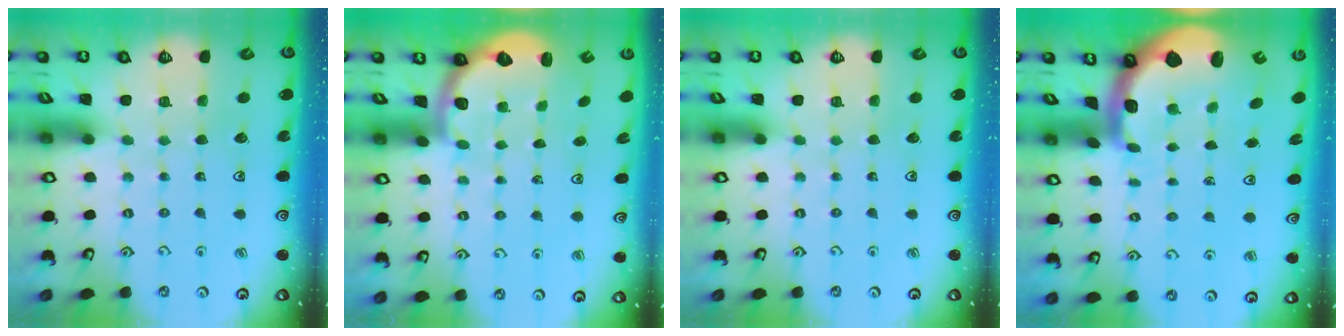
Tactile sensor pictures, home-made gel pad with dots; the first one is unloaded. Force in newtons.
{"total": 2.7, "press": 2.0, "slide": 1.7}
{"total": 0.0}
{"total": 4.4, "press": 3.9, "slide": 2.1}